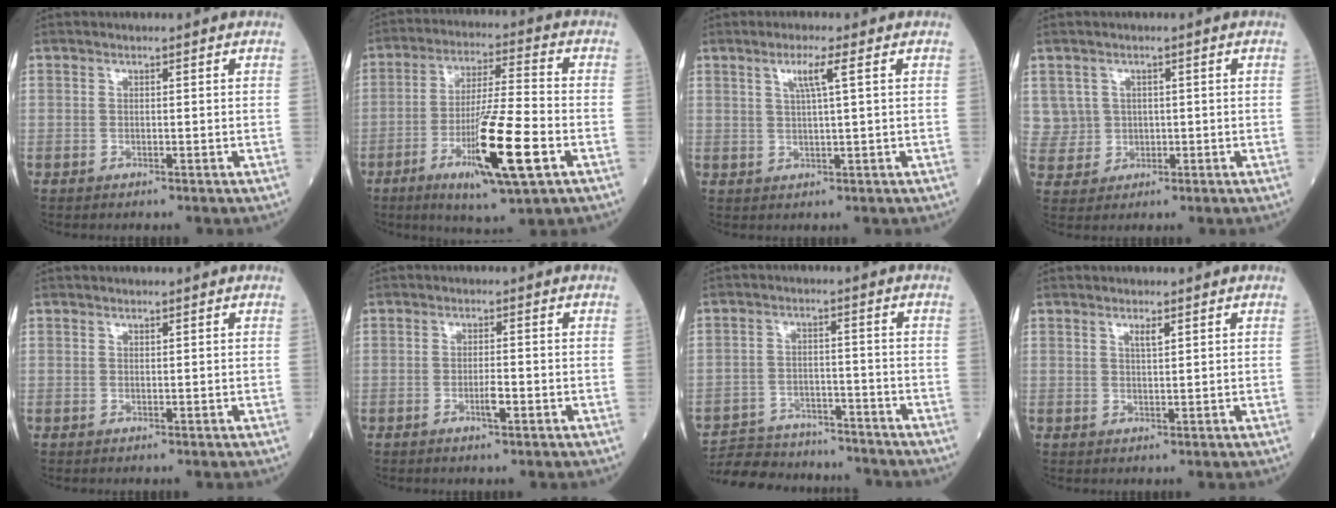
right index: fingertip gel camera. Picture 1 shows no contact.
{"total": 14.4, "force": [-5.4, 0.7, 13.3], "torque": [-0.239, -0.024, -0.092]}
{"total": 3.5, "force": [1.5, -0.5, 3.2], "torque": [-0.063, 0.001, 0.028]}
{"total": 4.6, "force": [1.2, 4.5, 0.0], "torque": [0.001, 0.010, 0.032]}
{"total": 0.0}
{"total": 2.3, "force": [-1.0, 0.3, 2.1], "torque": [-0.036, 0.000, -0.016]}
{"total": 12.9, "force": [-12.0, 4.0, 2.5], "torque": [-0.045, 0.018, -0.175]}
{"total": 1.5, "force": [0.9, 0.2, 1.2], "torque": [-0.024, -0.002, 0.016]}